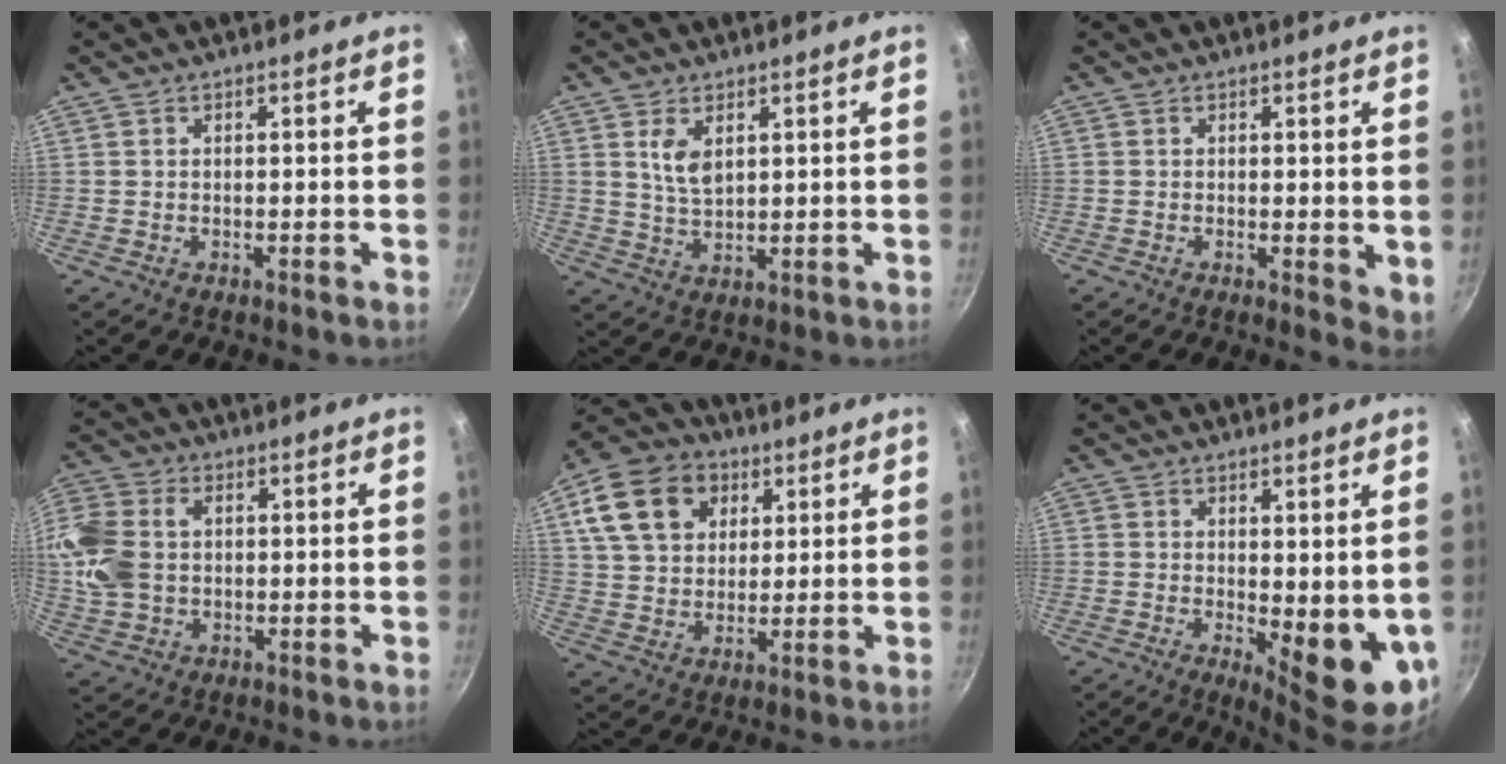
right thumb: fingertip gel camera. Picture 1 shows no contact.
{"total": 5.1, "force": [2.0, 2.8, 3.7], "torque": [-0.063, -0.017, 0.042]}
{"total": 3.8, "force": [0.3, 1.9, 3.3], "torque": [-0.039, -0.009, 0.004]}
{"total": 14.1, "force": [1.3, 10.7, 9.1], "torque": [-0.200, 0.016, 0.020]}
{"total": 15.8, "force": [6.3, 11.7, 8.5], "torque": [-0.135, 0.000, 0.103]}
{"total": 9.3, "force": [-0.2, 3.8, 8.5], "torque": [-0.093, -0.013, 0.007]}